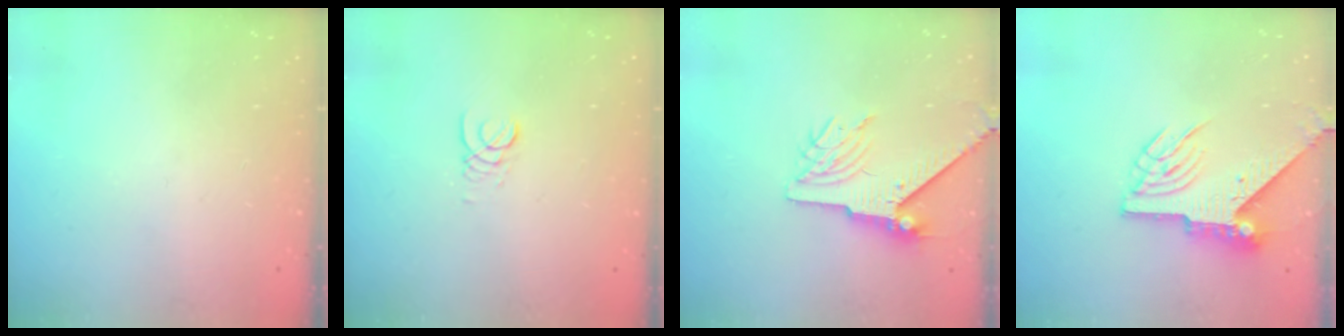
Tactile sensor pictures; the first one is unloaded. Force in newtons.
{"total": 1.4, "press": 1.4, "slide": 0.2}
{"total": 7.2, "press": 7.2, "slide": 1.0}
{"total": 7.6, "press": 7.6, "slide": 0.6}